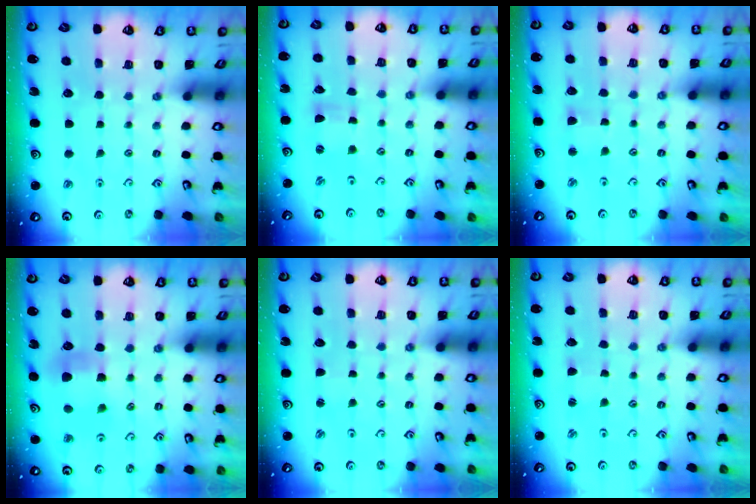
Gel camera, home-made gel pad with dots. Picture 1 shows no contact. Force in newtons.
{"total": 0.0}
{"total": 2.9, "press": 2.9, "slide": 0.3}
{"total": 6.8, "press": 6.8, "slide": 0.6}
{"total": 1.1, "press": 1.1, "slide": 0.1}
{"total": 1.6, "press": 1.6, "slide": 0.2}